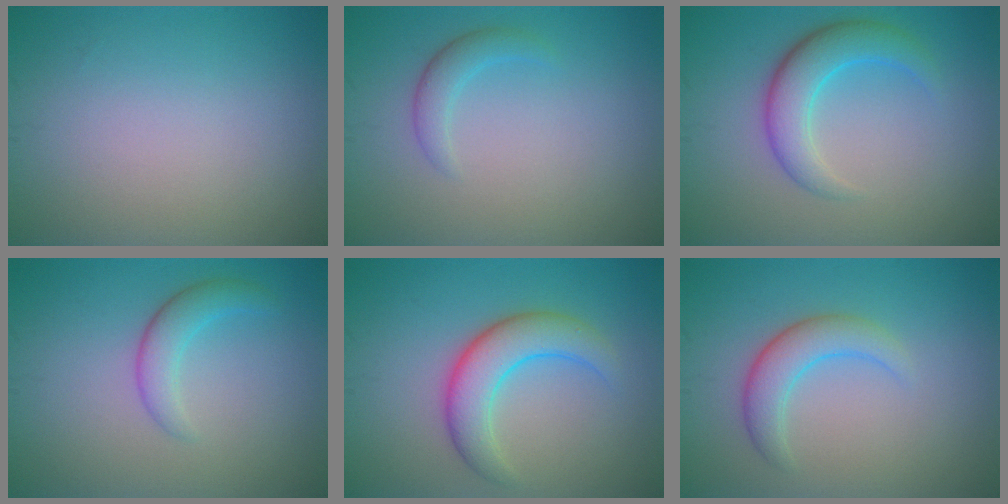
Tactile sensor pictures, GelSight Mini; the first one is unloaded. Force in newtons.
{"total": 1.8, "press": 1.8, "slide": 0.0}
{"total": 4.4, "press": 4.4, "slide": 0.3}
{"total": 2.5, "press": 2.5, "slide": 0.2}
{"total": 5.0, "press": 5.0, "slide": 0.2}
{"total": 3.3, "press": 3.3, "slide": 0.1}